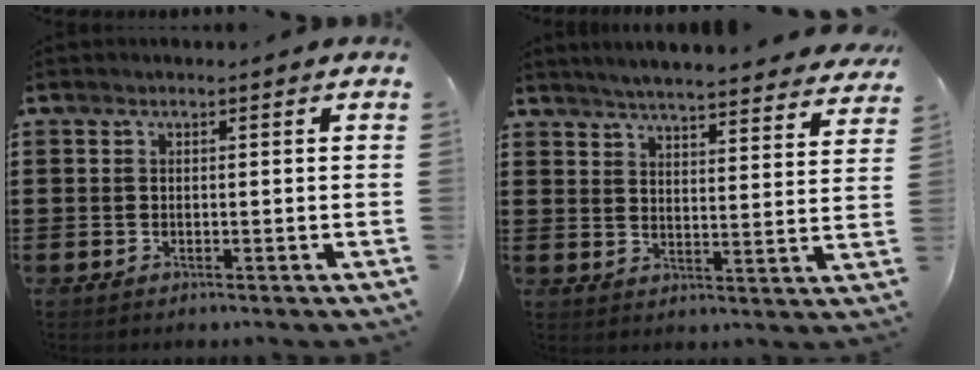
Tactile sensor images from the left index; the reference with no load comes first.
{"total": 4.4, "force": [4.3, -0.3, 0.8], "torque": [-0.037, -0.029, 0.073]}